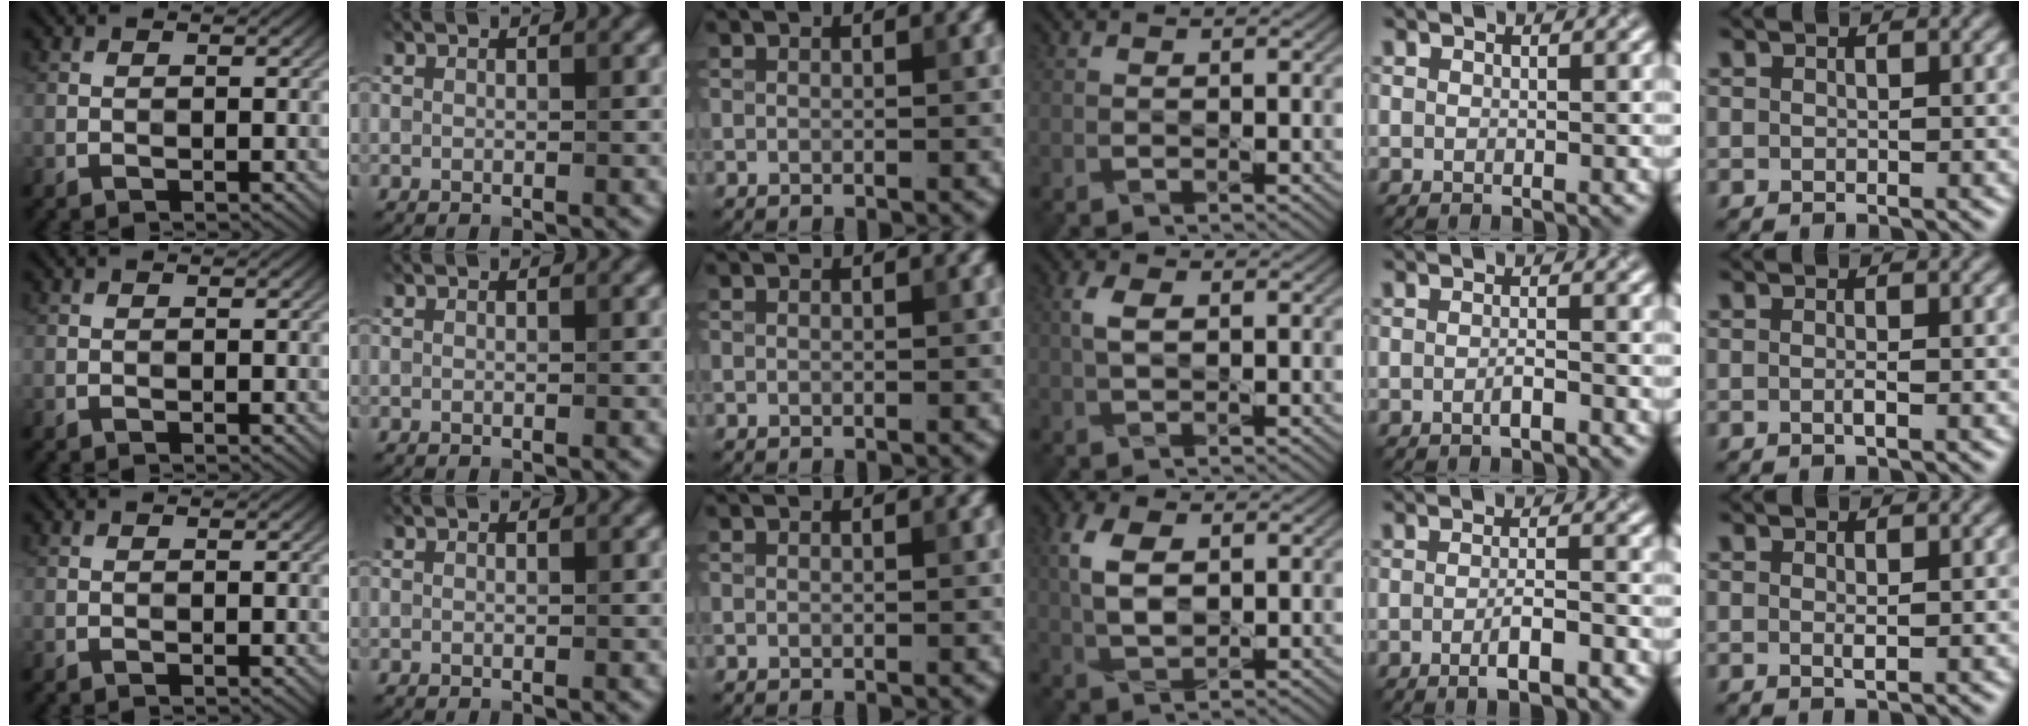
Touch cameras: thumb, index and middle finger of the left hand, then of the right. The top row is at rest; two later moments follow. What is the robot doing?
{"motion": "dispense", "object": "toothpaste"}